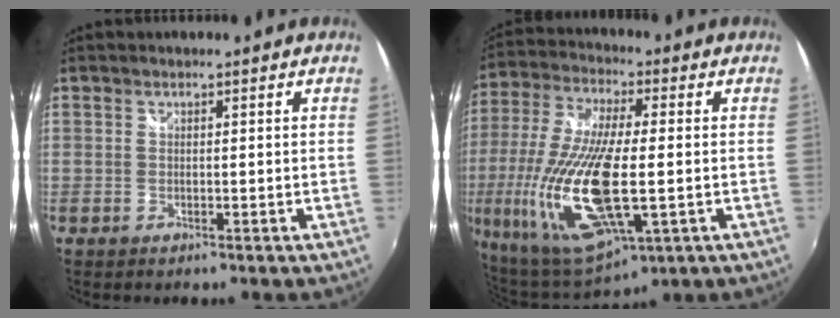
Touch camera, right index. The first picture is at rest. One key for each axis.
{"total": 27.3, "fx": -5.1, "fy": 10.2, "fz": 24.8, "tx": -0.536, "ty": -0.051, "tz": -0.085}